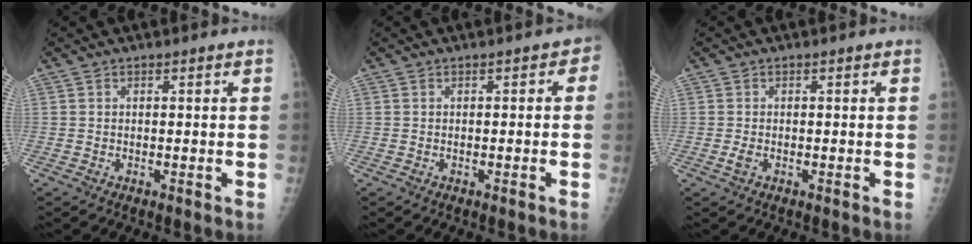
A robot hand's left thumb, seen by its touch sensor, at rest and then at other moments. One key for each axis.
{"total": 2.1, "fx": -0.5, "fy": 1.5, "fz": 1.4, "tx": 0.004, "ty": 0.018, "tz": -0.013}
{"total": 1.2, "fx": -0.4, "fy": 0.7, "fz": 1.0, "tx": -0.021, "ty": -0.003, "tz": -0.007}